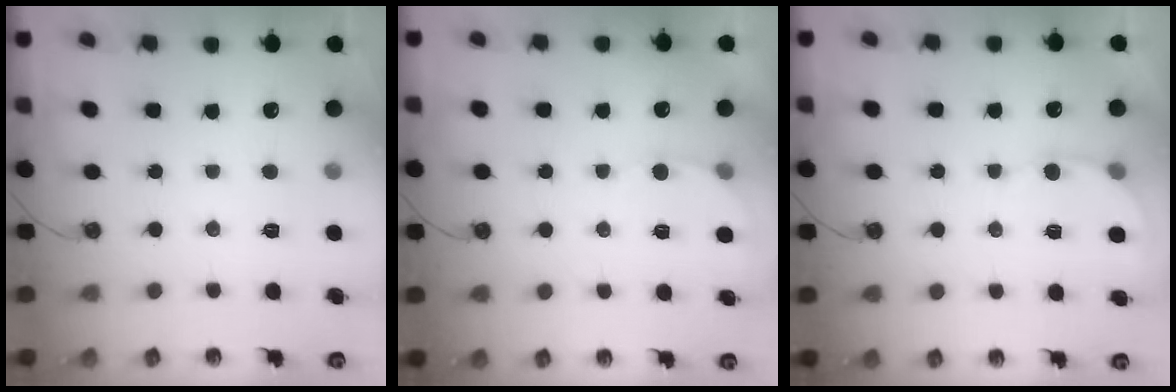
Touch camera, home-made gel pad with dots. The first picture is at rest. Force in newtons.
{"total": 4.9, "press": 4.8, "slide": 0.4}
{"total": 4.9, "press": 4.9, "slide": 0.4}